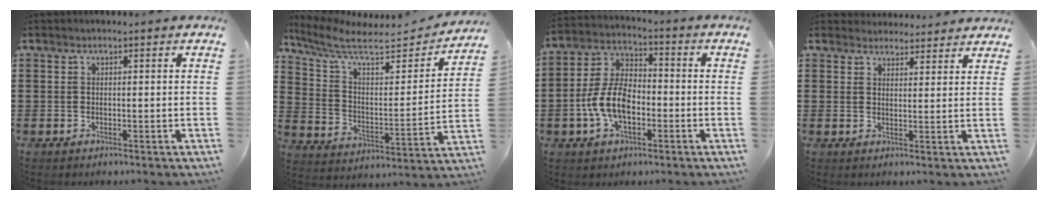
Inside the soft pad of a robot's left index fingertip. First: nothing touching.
{"total": 8.5, "force": [6.7, 2.1, 4.9], "torque": [-0.122, -0.039, 0.111]}
{"total": 9.3, "force": [-2.8, 5.3, 7.1], "torque": [-0.170, 0.004, -0.058]}
{"total": 3.2, "force": [3.2, 0.7, 0.0], "torque": [-0.010, -0.007, 0.060]}